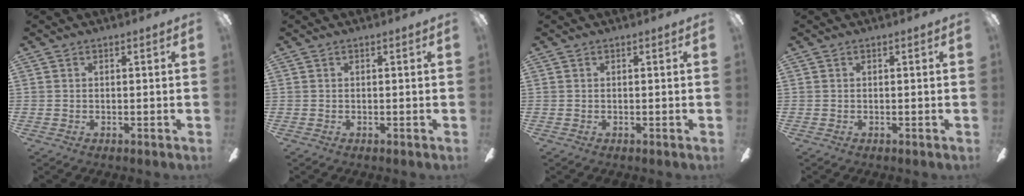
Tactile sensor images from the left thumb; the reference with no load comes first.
{"total": 0.0}
{"total": 0.0}
{"total": 0.0}